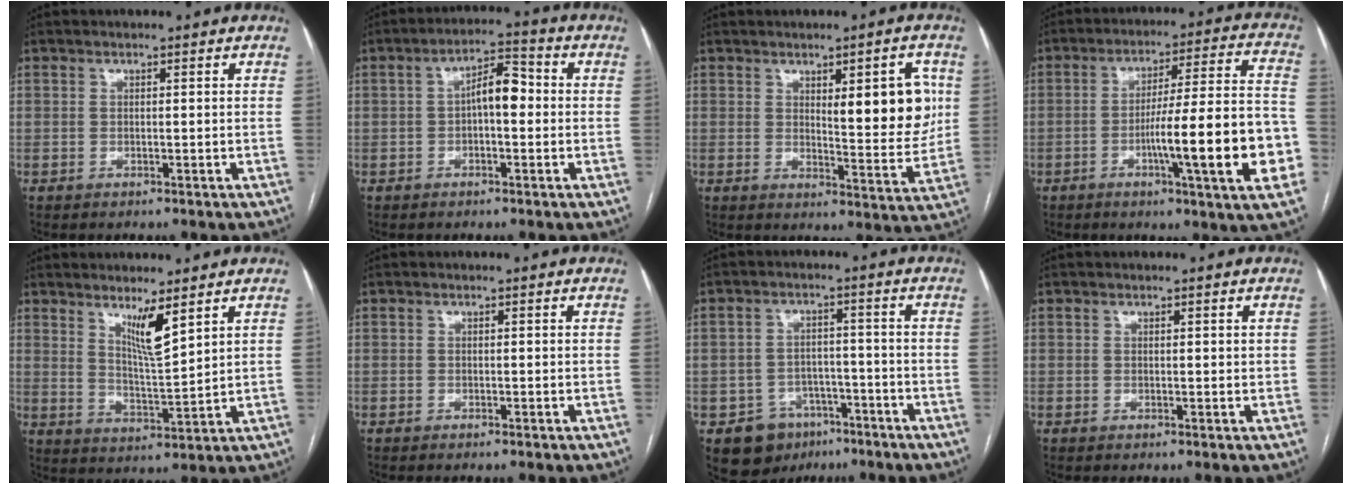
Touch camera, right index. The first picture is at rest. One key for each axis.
{"total": 5.8, "fx": -0.1, "fy": 2.2, "fz": 5.4, "tx": -0.089, "ty": 0.027, "tz": -0.006}
{"total": 9.8, "fx": 2.5, "fy": 2.4, "fz": 9.2, "tx": -0.118, "ty": -0.003, "tz": 0.038}
{"total": 18.7, "fx": -5.2, "fy": 0.4, "fz": 17.9, "tx": -0.220, "ty": 0.011, "tz": -0.073}
{"total": 6.1, "fx": 3.8, "fy": 0.1, "fz": 4.7, "tx": -0.083, "ty": -0.020, "tz": 0.072}
{"total": 0.0}
{"total": 8.2, "fx": -5.0, "fy": 6.2, "fz": 1.8, "tx": -0.023, "ty": 0.015, "tz": -0.071}
{"total": 0.8, "fx": 0.4, "fy": 0.4, "fz": 0.5, "tx": -0.003, "ty": -0.001, "tz": 0.004}